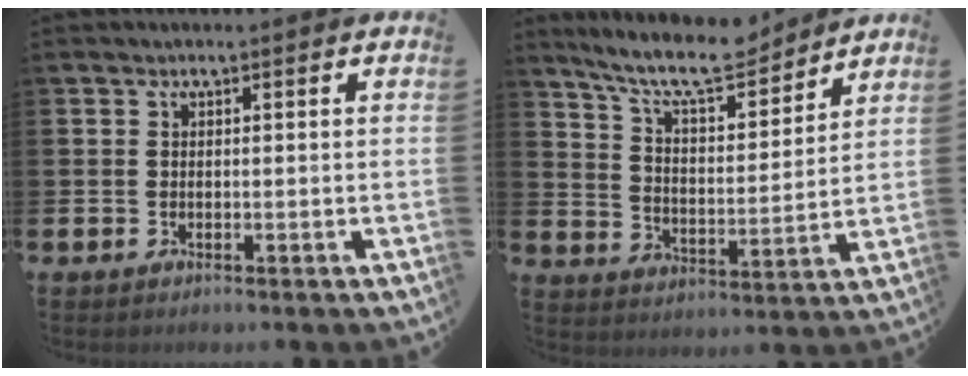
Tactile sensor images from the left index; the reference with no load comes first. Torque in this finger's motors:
{"motor_torque": [1.24, -0.90, 0.61, 0.19]}